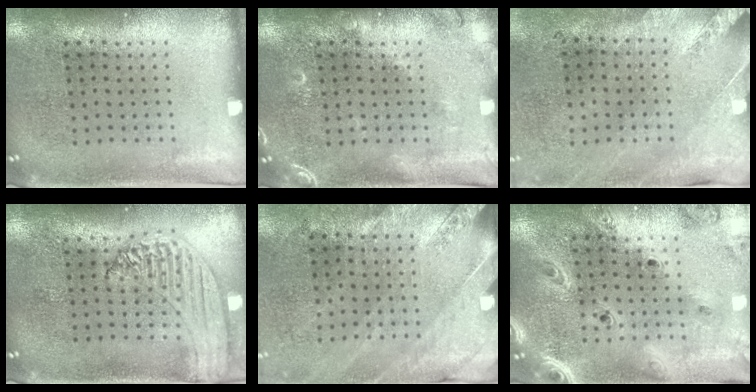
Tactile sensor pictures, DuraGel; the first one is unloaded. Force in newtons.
{"total": 2.0, "press": 2.0, "slide": 0.3}
{"total": 2.4, "press": 2.1, "slide": 1.3}
{"total": 1.5, "press": 1.4, "slide": 0.3}
{"total": 2.5, "press": 2.2, "slide": 1.2}
{"total": 2.8, "press": 2.3, "slide": 1.5}